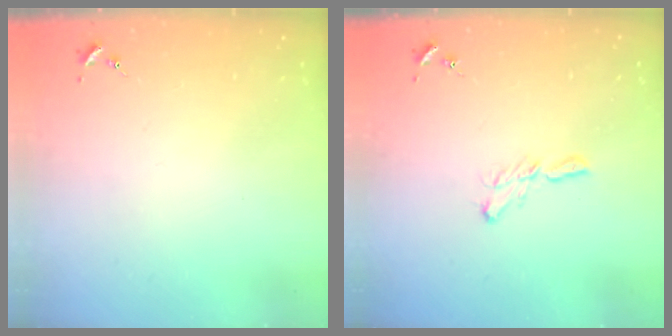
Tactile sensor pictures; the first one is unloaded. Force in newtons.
{"total": 5.6, "press": 5.6, "slide": 0.2}